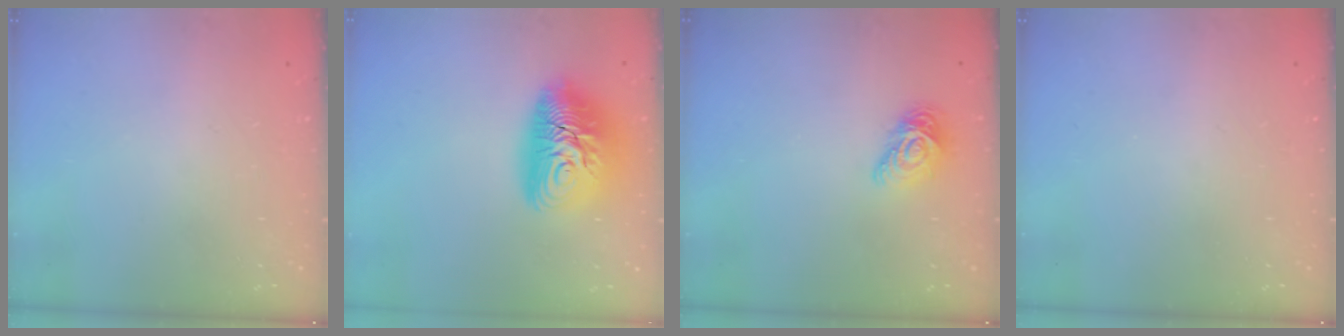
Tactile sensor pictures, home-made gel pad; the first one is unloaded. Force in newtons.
{"total": 14.8, "press": 14.7, "slide": 1.5}
{"total": 9.3, "press": 9.3, "slide": 0.3}
{"total": 0.0}